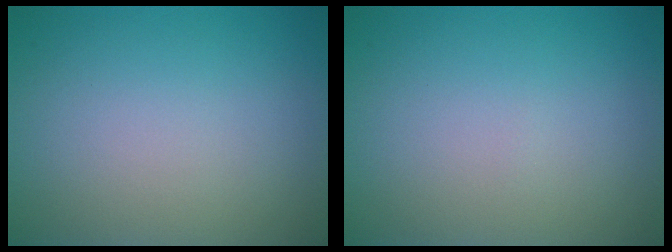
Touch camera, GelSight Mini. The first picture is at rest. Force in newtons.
{"total": 0.0}